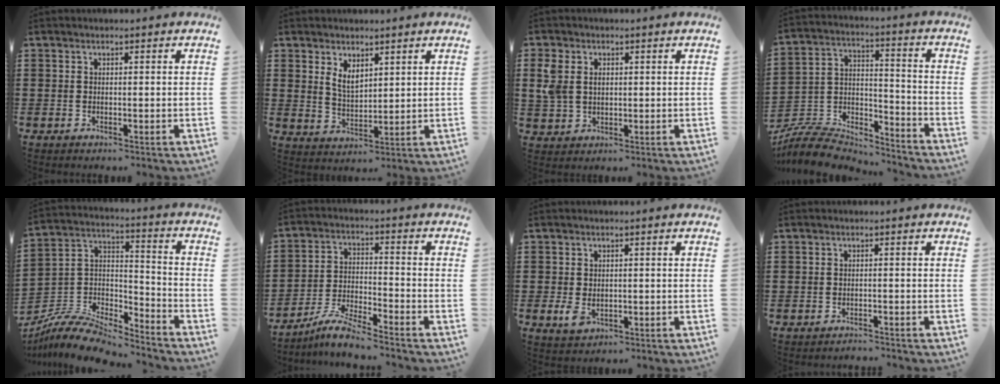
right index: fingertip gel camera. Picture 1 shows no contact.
{"total": 3.7, "force": [2.3, 2.0, 2.2], "torque": [-0.049, 0.005, 0.043]}
{"total": 3.8, "force": [1.1, 2.9, 2.2], "torque": [-0.061, 0.008, 0.017]}
{"total": 8.8, "force": [-8.4, 1.9, 1.8], "torque": [-0.048, 0.009, -0.170]}
{"total": 9.1, "force": [-8.4, 2.1, 2.7], "torque": [-0.063, 0.010, -0.169]}
{"total": 5.9, "force": [-5.5, 0.2, 2.2], "torque": [-0.059, -0.006, -0.110]}
{"total": 1.9, "force": [-0.2, 1.3, 1.4], "torque": [-0.027, 0.002, -0.003]}
{"total": 1.1, "force": [-1.1, 0.1, -0.2], "torque": [-0.001, 0.004, -0.025]}